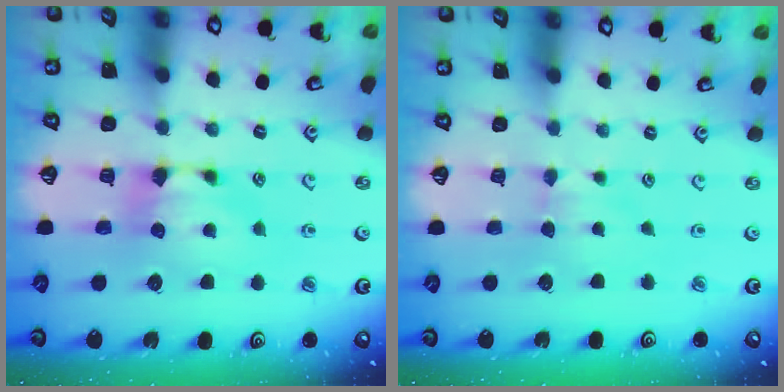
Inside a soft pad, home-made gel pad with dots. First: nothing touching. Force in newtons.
{"total": 2.2, "press": 2.2, "slide": 0.5}